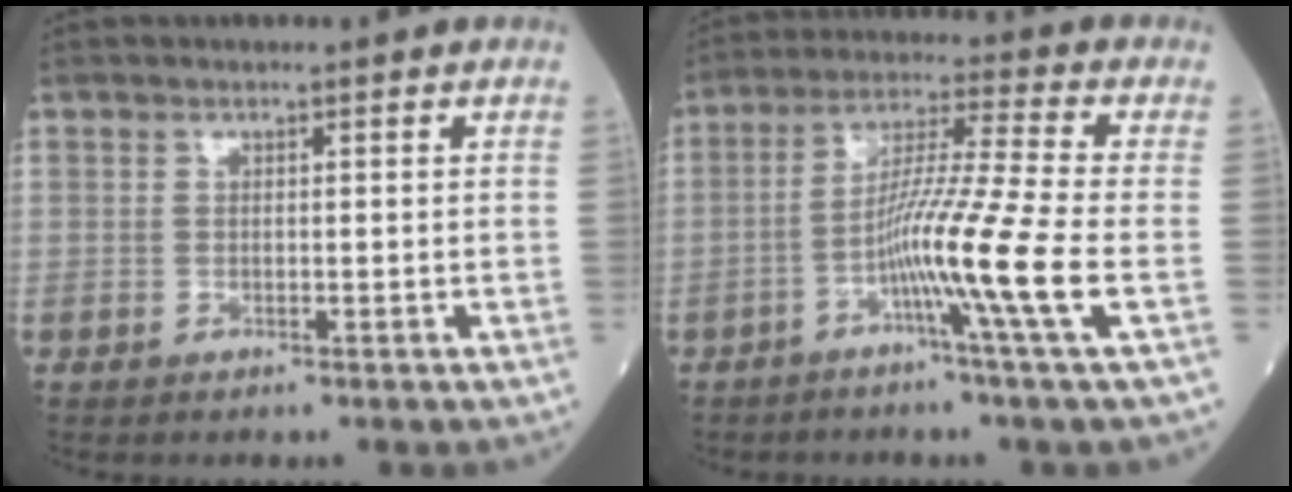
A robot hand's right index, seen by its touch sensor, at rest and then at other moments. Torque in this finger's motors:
{"motor_torque": [1.67, -0.47, 0.85, 0.21]}